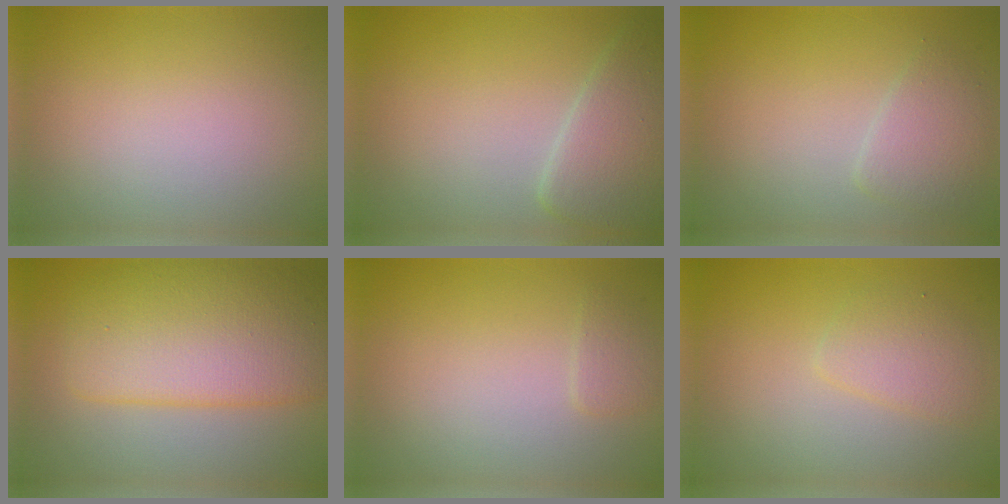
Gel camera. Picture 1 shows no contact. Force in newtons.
{"total": 4.4, "press": 4.4, "slide": 0.1}
{"total": 2.3, "press": 2.3, "slide": 0.1}
{"total": 7.8, "press": 7.8, "slide": 0.1}
{"total": 1.0, "press": 1.0, "slide": 0.1}
{"total": 2.0, "press": 2.0, "slide": 0.0}